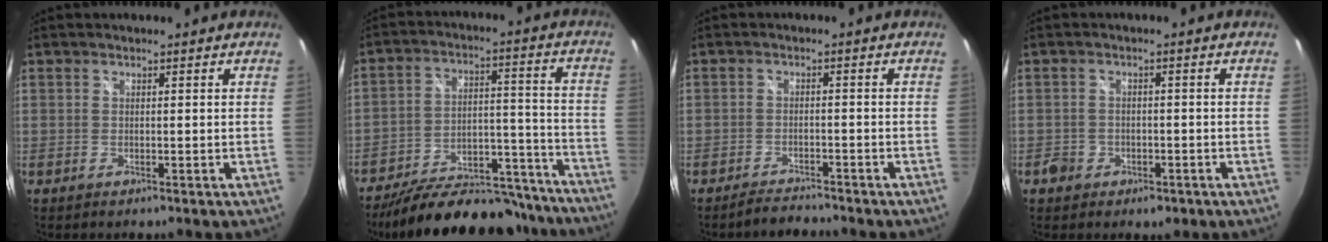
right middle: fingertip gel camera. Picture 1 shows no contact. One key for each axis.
{"total": 23.7, "fx": -20.2, "fy": 8.6, "fz": 8.9, "tx": -0.155, "ty": 0.030, "tz": -0.258}
{"total": 3.2, "fx": -3.1, "fy": 0.5, "fz": 0.4, "tx": -0.024, "ty": 0.001, "tz": -0.051}
{"total": 3.8, "fx": -1.9, "fy": 3.1, "fz": 1.2, "tx": -0.029, "ty": 0.002, "tz": -0.027}